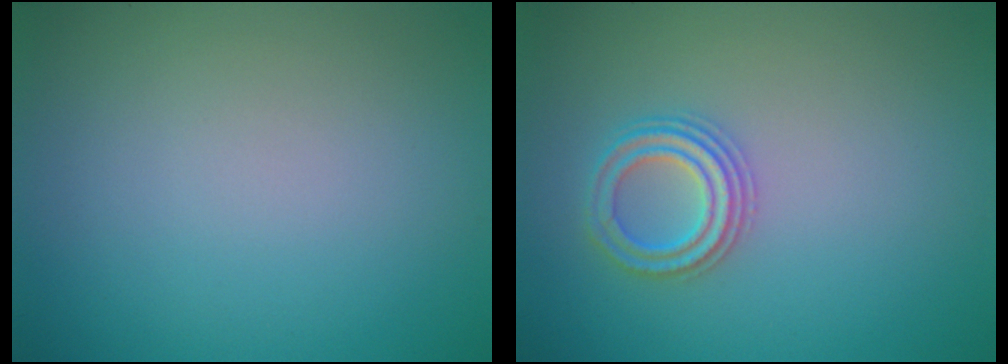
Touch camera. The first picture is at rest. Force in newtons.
{"total": 2.5, "press": 2.4, "slide": 0.4}